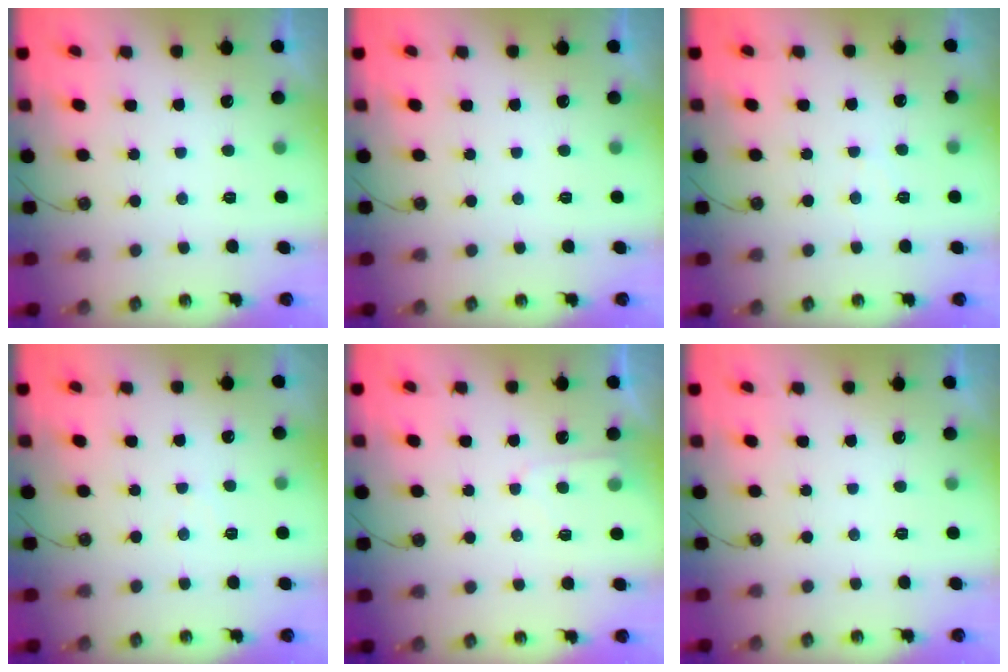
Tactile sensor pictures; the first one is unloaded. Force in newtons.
{"total": 0.0}
{"total": 4.3, "press": 4.2, "slide": 0.7}
{"total": 3.1, "press": 3.1, "slide": 0.5}
{"total": 4.5, "press": 4.4, "slide": 0.6}
{"total": 0.0}